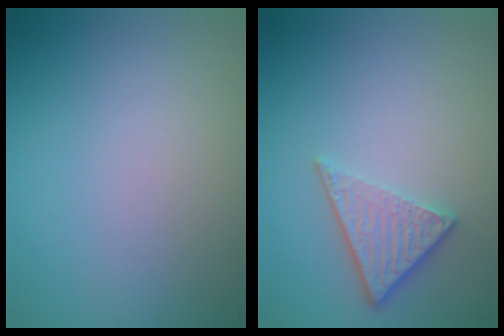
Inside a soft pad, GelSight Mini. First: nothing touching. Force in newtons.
{"total": 3.7, "press": 2.8, "slide": 2.5}